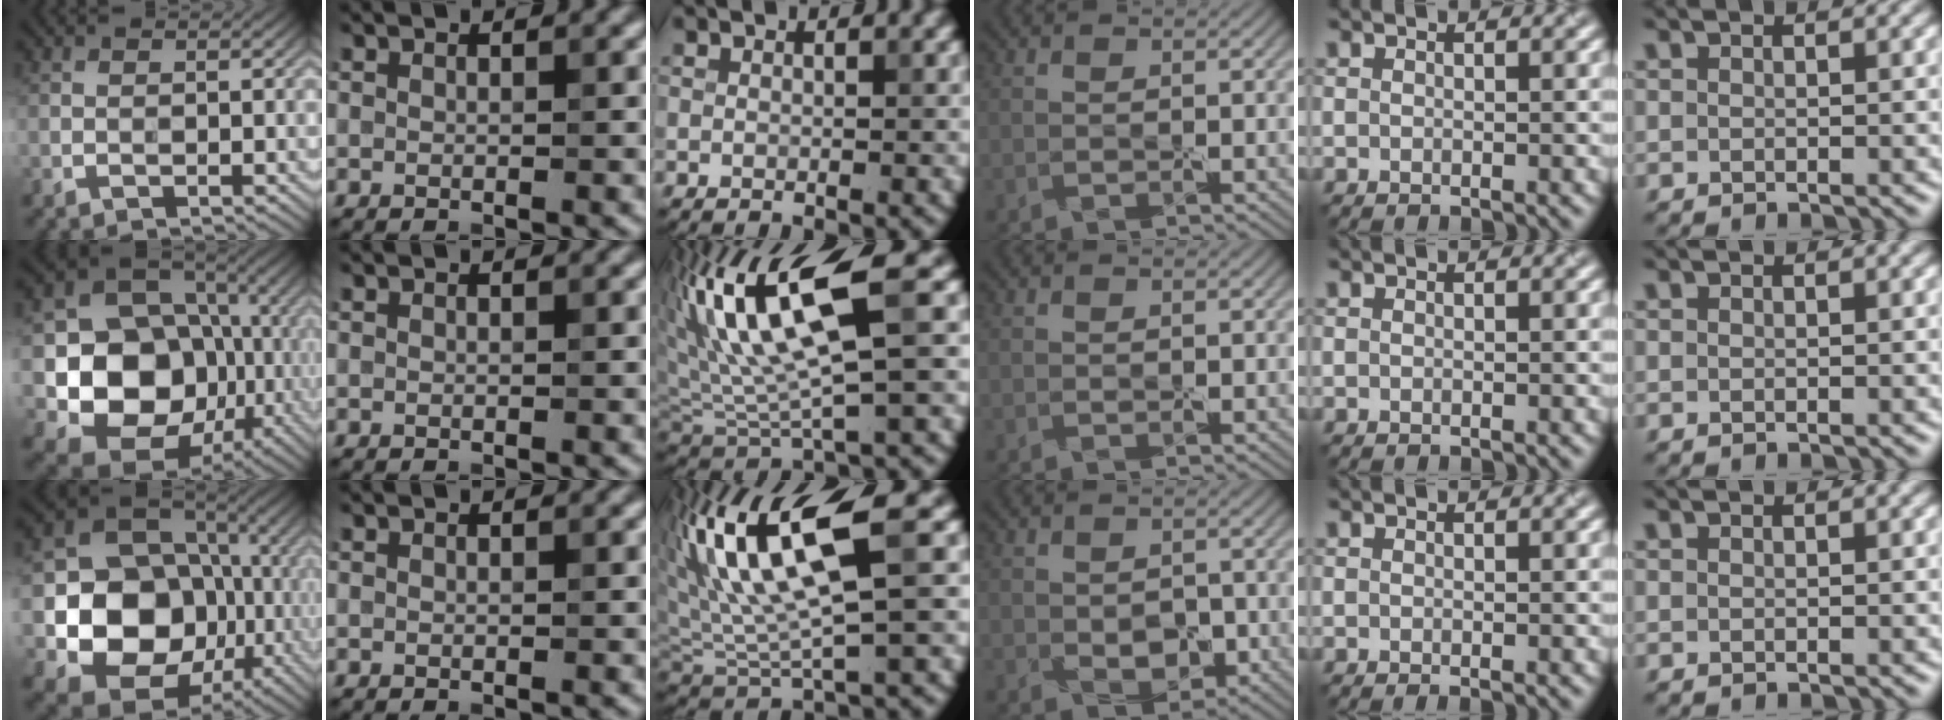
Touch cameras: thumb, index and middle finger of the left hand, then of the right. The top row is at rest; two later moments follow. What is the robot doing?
{"motion": "peel", "object": "plastic screen protector"}